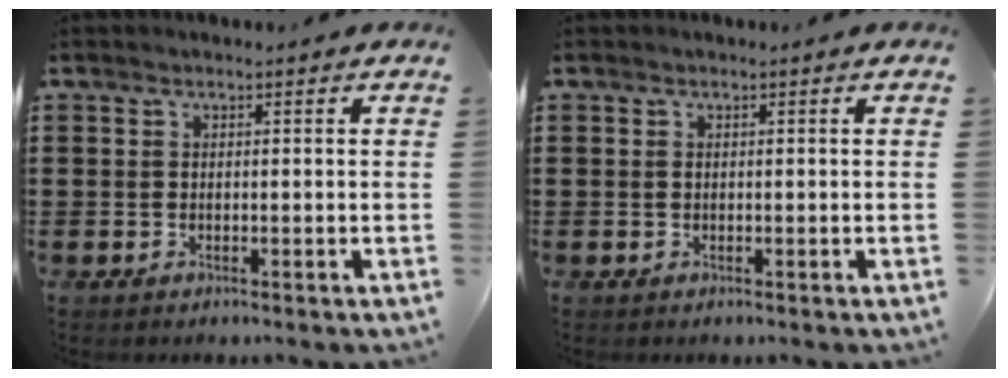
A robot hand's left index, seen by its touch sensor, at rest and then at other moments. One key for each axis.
{"total": 0.0}